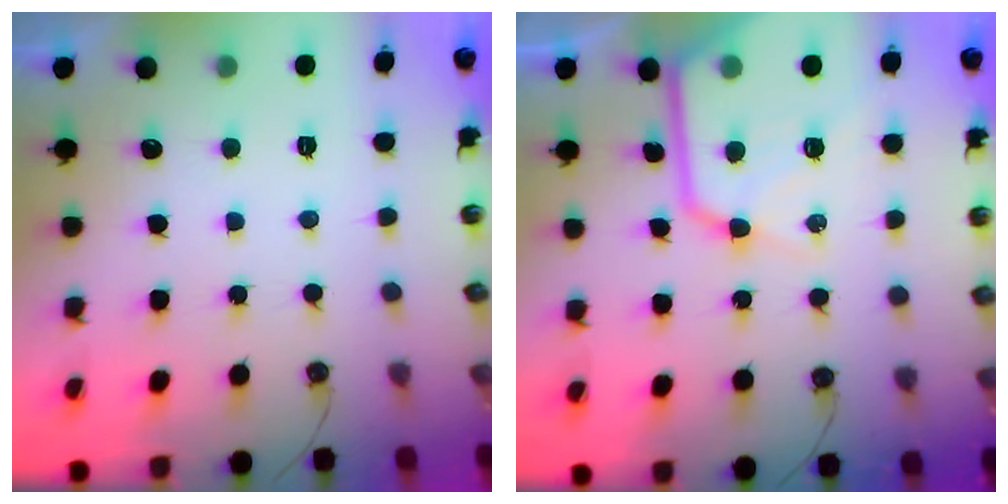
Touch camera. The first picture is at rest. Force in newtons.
{"total": 16.7, "press": 16.6, "slide": 1.5}